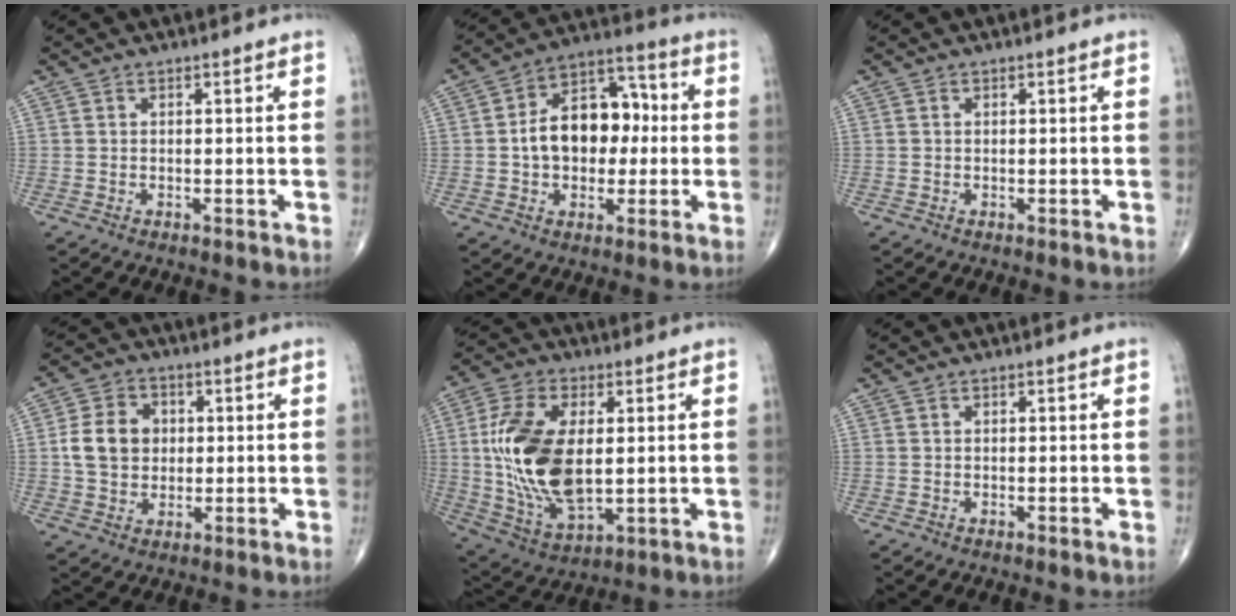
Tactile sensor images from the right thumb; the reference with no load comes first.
{"total": 15.0, "force": [-0.1, 10.2, 11.0], "torque": [-0.135, 0.040, -0.005]}
{"total": 0.0}
{"total": 9.2, "force": [0.9, 7.5, 5.3], "torque": [-0.073, 0.006, 0.014]}
{"total": 18.9, "force": [1.4, 10.2, 15.9], "torque": [-0.316, -0.011, 0.035]}
{"total": 0.0}